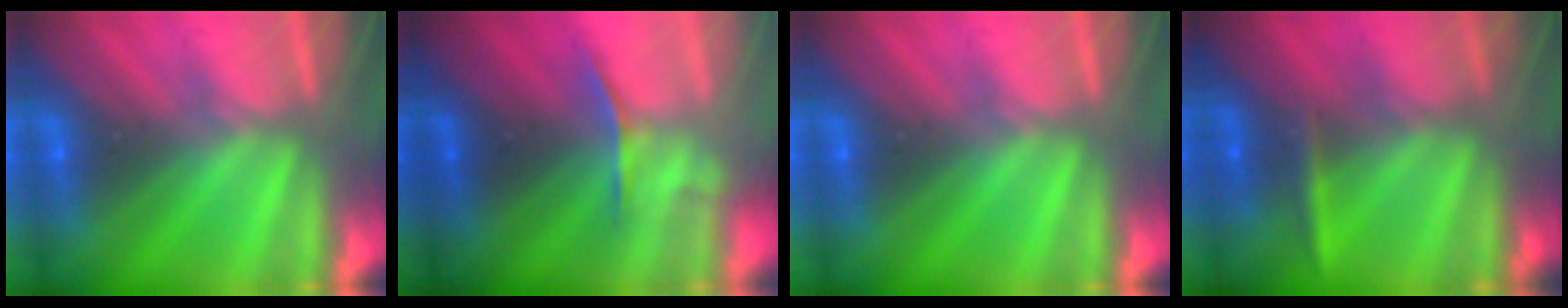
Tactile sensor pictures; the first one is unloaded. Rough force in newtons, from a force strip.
{"total": 1.7}
{"total": 0.0}
{"total": 2.3}